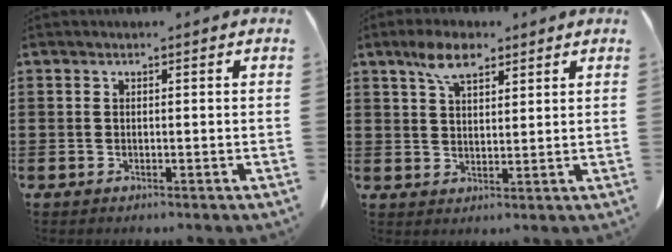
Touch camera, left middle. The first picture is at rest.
{"total": 6.0, "force": [3.9, 2.6, 3.7], "torque": [-0.083, 0.006, 0.072]}